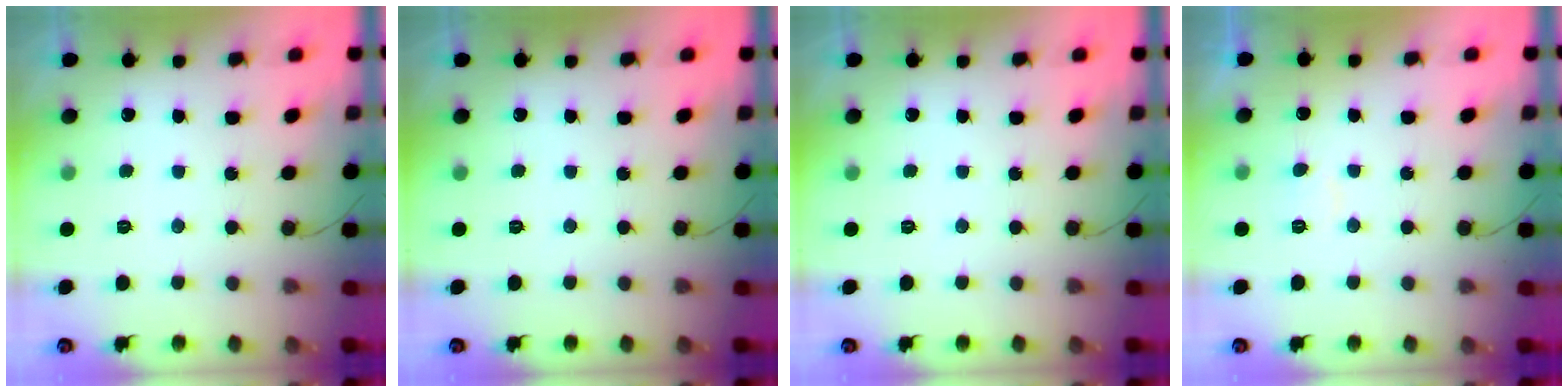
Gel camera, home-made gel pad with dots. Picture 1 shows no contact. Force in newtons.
{"total": 0.0}
{"total": 0.0}
{"total": 5.2, "press": 5.2, "slide": 0.3}